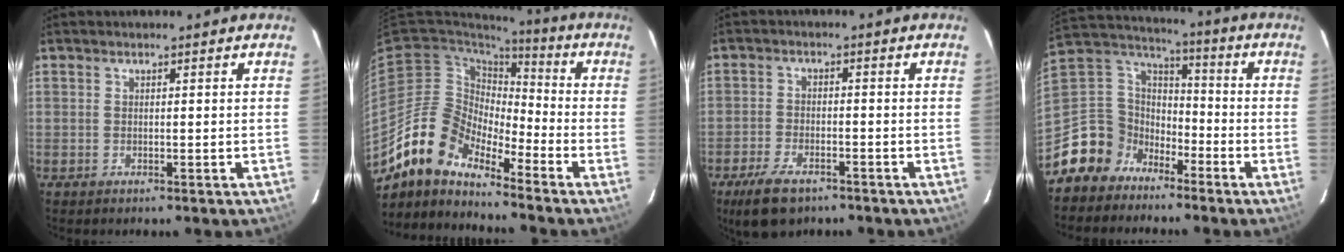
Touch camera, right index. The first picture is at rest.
{"total": 12.3, "force": [-10.4, 4.9, 4.2], "torque": [-0.075, 0.016, -0.208]}
{"total": 8.3, "force": [-5.8, 3.8, 4.5], "torque": [-0.119, -0.012, -0.104]}
{"total": 12.2, "force": [-8.0, 9.0, 1.9], "torque": [-0.070, 0.042, -0.156]}